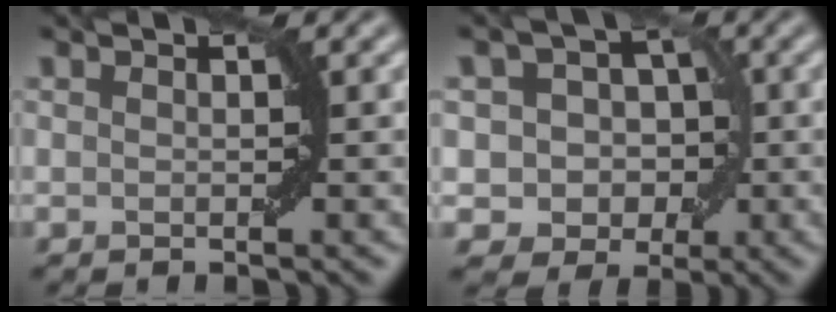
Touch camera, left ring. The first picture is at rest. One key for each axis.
{"total": 5.0, "fx": 0.2, "fy": 4.5, "fz": 2.3, "tx": -0.009, "ty": 0.013, "tz": -0.016}